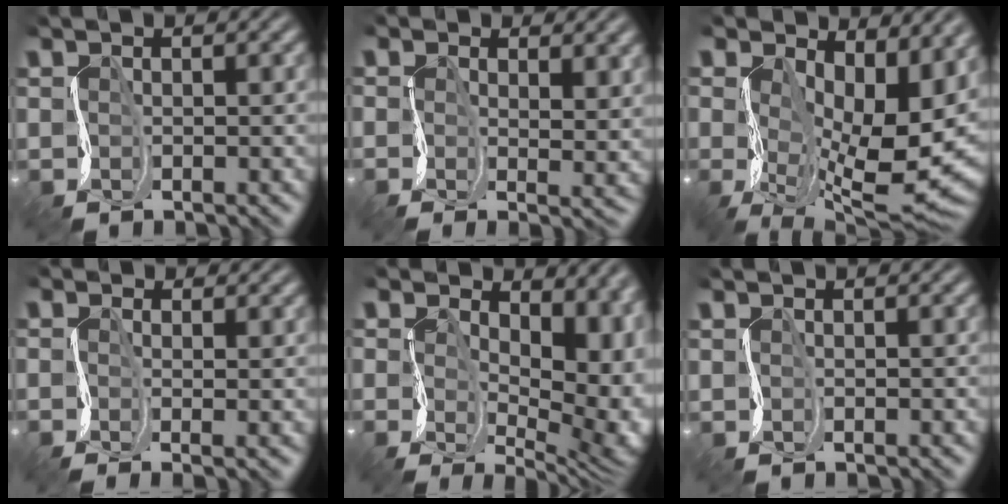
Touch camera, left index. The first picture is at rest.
{"total": 0.8, "force": [0.5, -0.6, -0.2], "torque": [0.007, -0.014, 0.004]}
{"total": 10.7, "force": [0.6, 5.3, 9.3], "torque": [-0.140, -0.038, 0.014]}
{"total": 2.1, "force": [-0.7, -1.5, -1.3], "torque": [0.024, -0.007, -0.022]}
{"total": 6.8, "force": [0.7, 4.0, 5.5], "torque": [-0.059, -0.027, 0.008]}
{"total": 0.0}